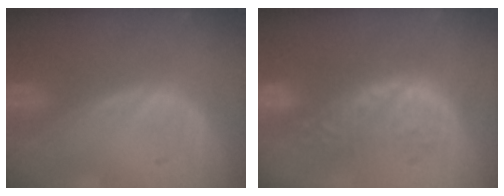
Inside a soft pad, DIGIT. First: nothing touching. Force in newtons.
{"total": 9.0, "press": 8.6, "slide": 2.8}